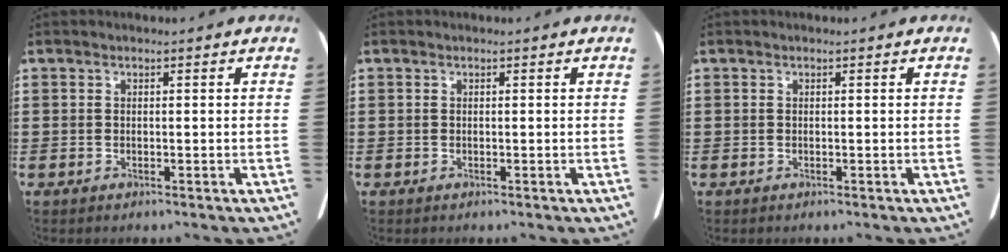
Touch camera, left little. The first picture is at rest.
{"total": 0.0}
{"total": 0.0}